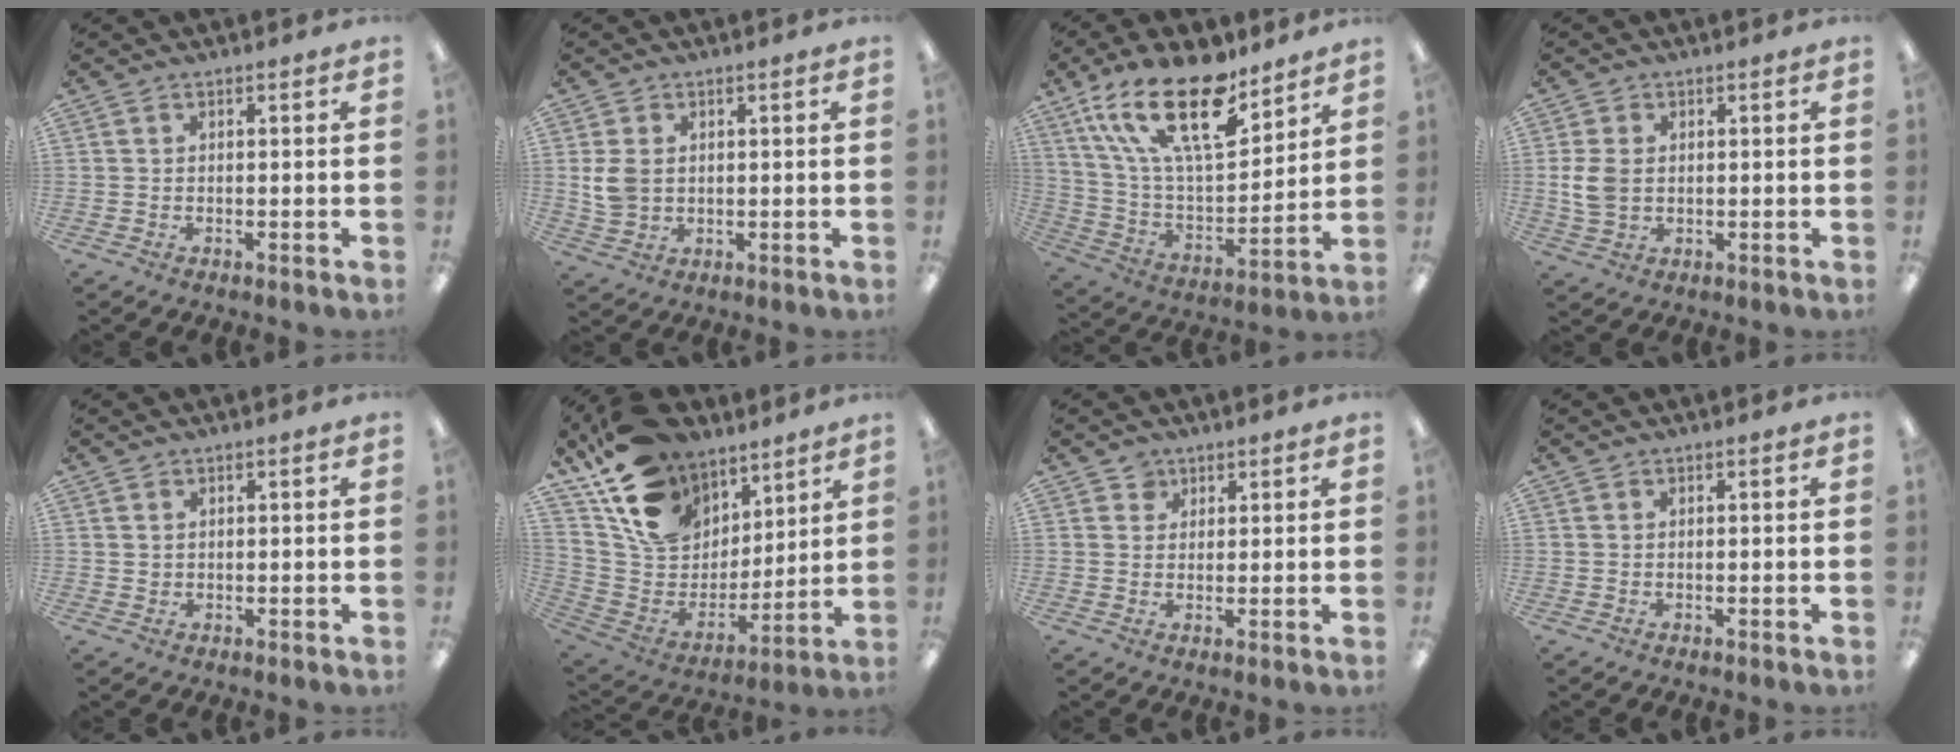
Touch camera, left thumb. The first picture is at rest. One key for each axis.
{"total": 5.6, "fx": 0.9, "fy": 4.4, "fz": 3.2, "tx": -0.069, "ty": 0.002, "tz": 0.015}
{"total": 23.4, "fx": 15.1, "fy": 9.4, "fz": 15.3, "tx": -0.292, "ty": -0.081, "tz": 0.262}
{"total": 6.0, "fx": 0.3, "fy": 4.3, "fz": 4.1, "tx": -0.095, "ty": -0.002, "tz": 0.001}
{"total": 0.9, "fx": 0.6, "fy": 0.7, "fz": 0.0, "tx": -0.002, "ty": 0.001, "tz": 0.011}
{"total": 19.6, "fx": 11.9, "fy": 13.3, "fz": 8.1, "tx": -0.155, "ty": -0.067, "tz": 0.225}
{"total": 3.0, "fx": 1.9, "fy": 2.3, "fz": 0.2, "tx": 0.006, "ty": -0.004, "tz": 0.033}
{"total": 0.0}